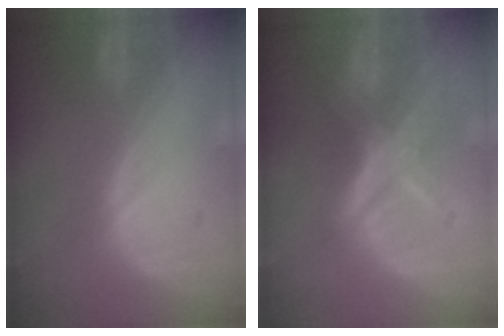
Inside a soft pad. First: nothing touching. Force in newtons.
{"total": 6.5, "press": 5.8, "slide": 3.0}